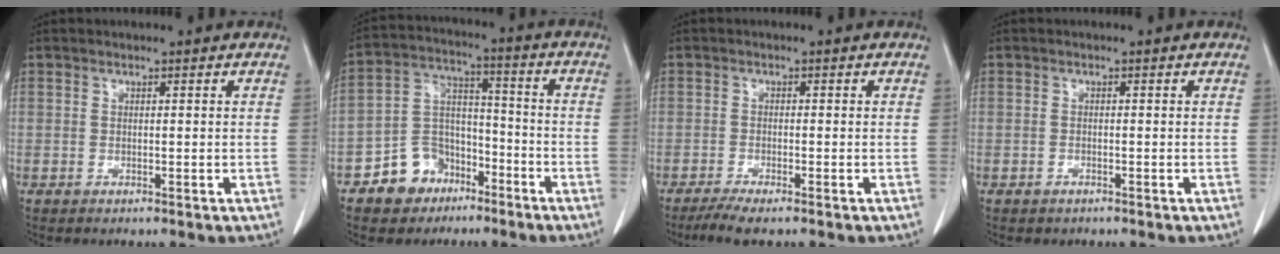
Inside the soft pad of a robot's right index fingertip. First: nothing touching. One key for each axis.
{"total": 9.5, "fx": -5.7, "fy": 7.1, "fz": 2.7, "tx": -0.050, "ty": 0.028, "tz": -0.092}
{"total": 4.0, "fx": -3.1, "fy": 0.2, "fz": 2.5, "tx": -0.046, "ty": -0.009, "tz": -0.055}
{"total": 0.5, "fx": -0.3, "fy": 0.4, "fz": 0.1, "tx": -0.005, "ty": 0.001, "tz": -0.001}